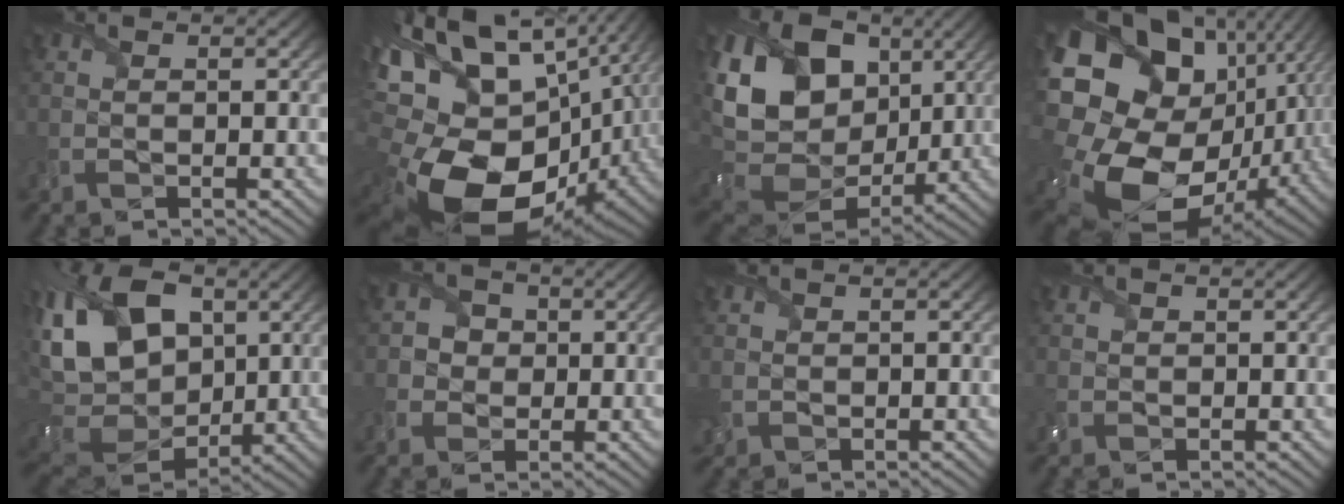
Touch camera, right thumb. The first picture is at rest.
{"total": 21.5, "force": [-0.7, 14.1, 16.2], "torque": [-0.353, -0.038, 0.017]}
{"total": 19.4, "force": [4.8, 14.3, 12.2], "torque": [-0.280, 0.014, 0.111]}
{"total": 22.4, "force": [-0.3, 17.8, 13.6], "torque": [-0.330, -0.046, 0.013]}
{"total": 17.7, "force": [3.9, 11.8, 12.6], "torque": [-0.296, 0.009, 0.080]}
{"total": 3.0, "force": [0.2, 2.8, 0.9], "torque": [-0.020, 0.004, -0.011]}
{"total": 1.6, "force": [0.3, 1.5, 0.5], "torque": [-0.022, -0.002, 0.000]}
{"total": 1.0, "force": [0.3, 0.9, 0.2], "torque": [-0.009, 0.000, 0.005]}